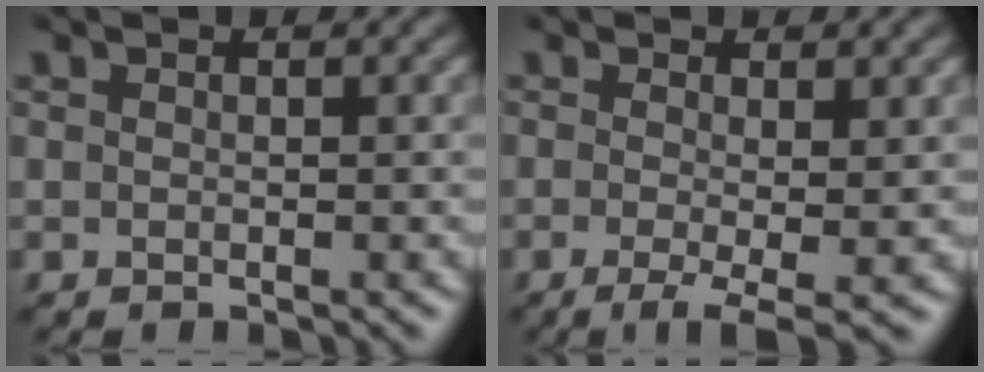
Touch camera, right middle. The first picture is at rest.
{"total": 3.7, "force": [-0.9, 0.8, 3.5], "torque": [-0.065, -0.011, -0.016]}